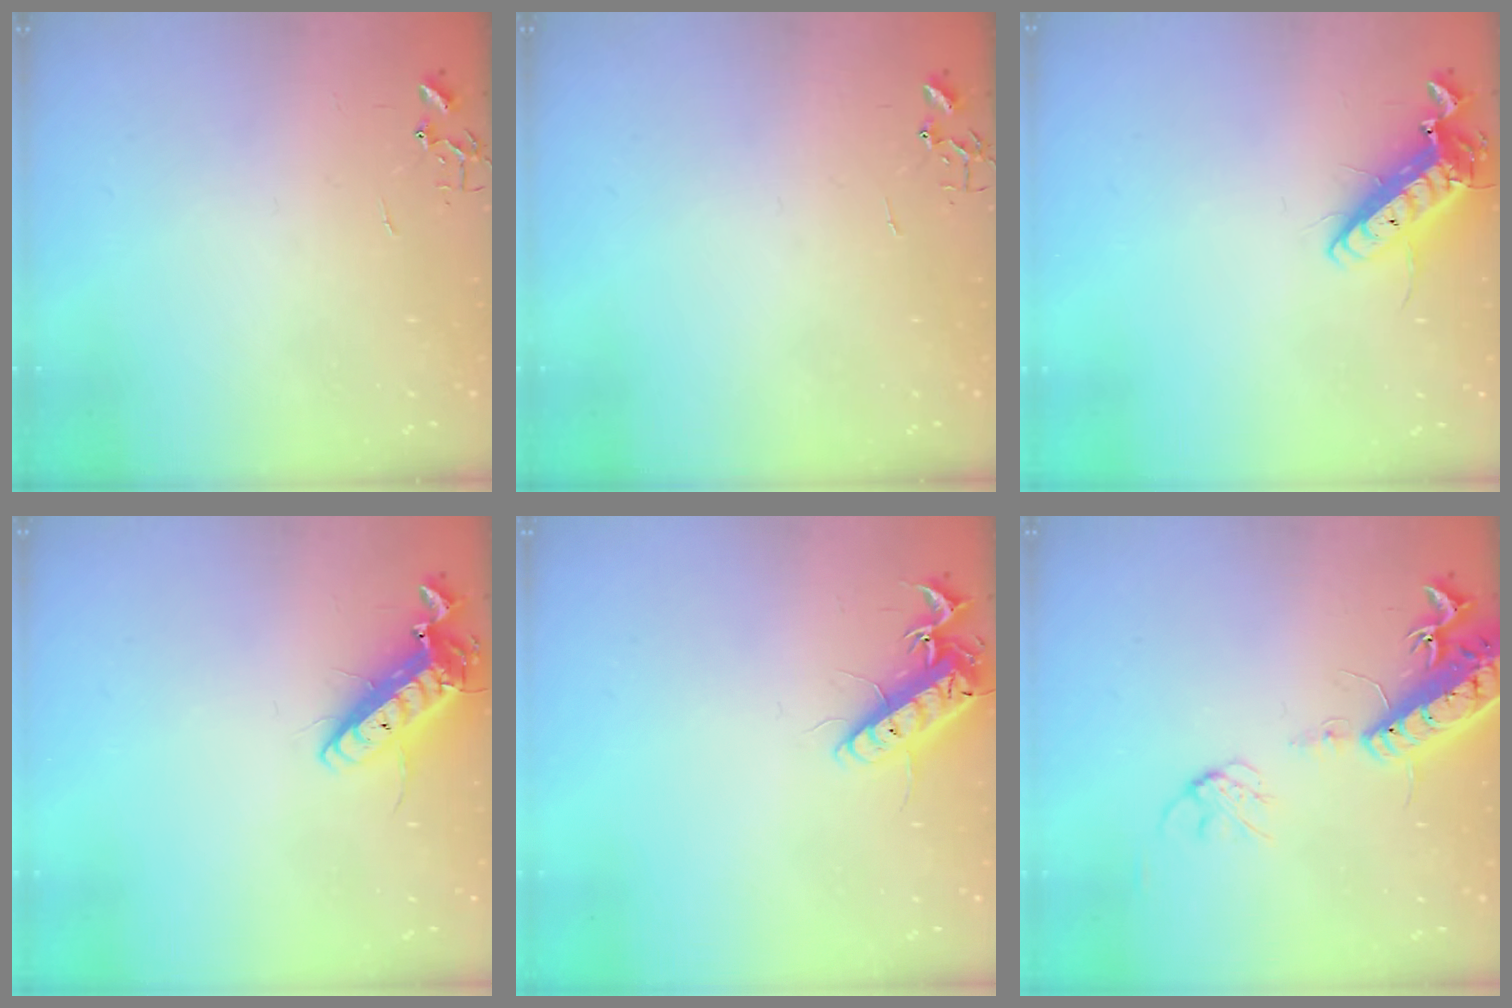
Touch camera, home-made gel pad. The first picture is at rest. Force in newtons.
{"total": 0.0}
{"total": 14.3, "press": 14.0, "slide": 2.8}
{"total": 14.3, "press": 14.0, "slide": 2.8}
{"total": 14.2, "press": 14.2, "slide": 1.4}
{"total": 16.2, "press": 15.7, "slide": 3.7}